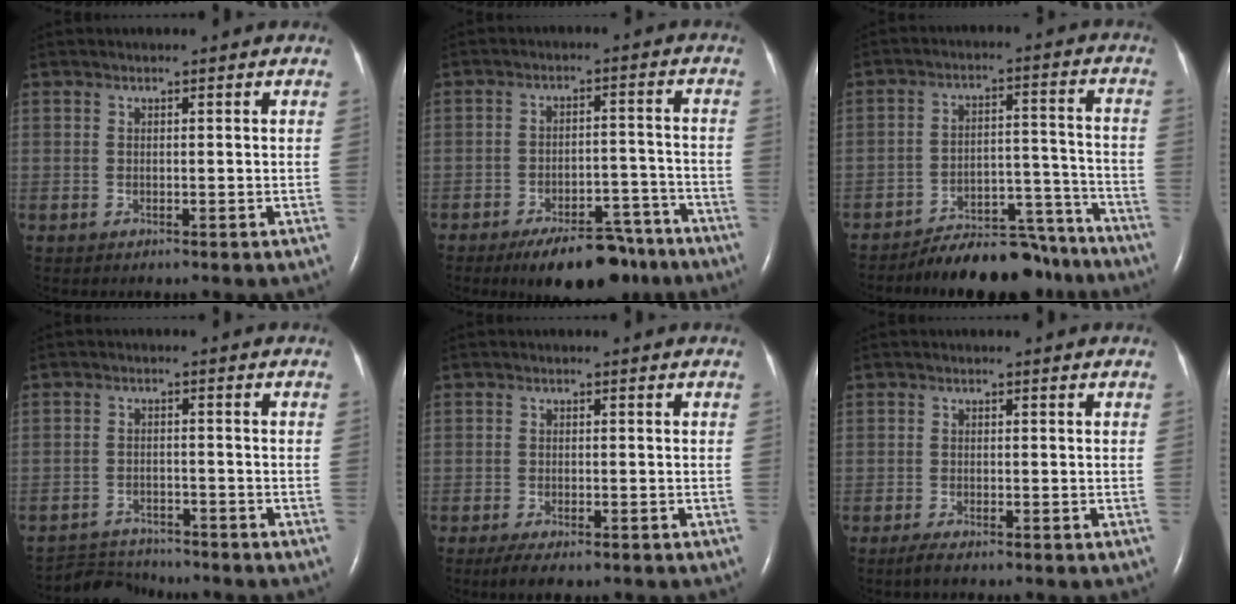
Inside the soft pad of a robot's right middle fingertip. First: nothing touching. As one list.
[{"total": 11.7, "force": [-9.1, 4.2, 5.9], "torque": [-0.072, 0.014, -0.138]}, {"total": 13.9, "force": [-13.0, 3.6, 3.5], "torque": [-0.026, 0.035, -0.186]}, {"total": 4.9, "force": [-4.8, 0.6, -0.8], "torque": [0.008, -0.006, -0.083]}, {"total": 4.5, "force": [-3.1, 1.4, 2.9], "torque": [-0.046, -0.009, -0.046]}, {"total": 1.6, "force": [-1.2, 0.1, 1.0], "torque": [-0.030, -0.007, -0.023]}]